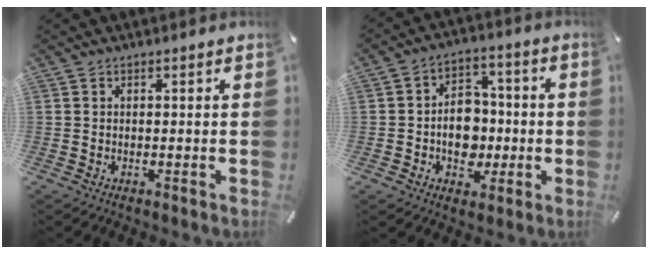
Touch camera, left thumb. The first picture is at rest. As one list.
[{"total": 9.8, "force": [-2.1, 8.2, 5.0], "torque": [-0.065, 0.021, -0.035]}]